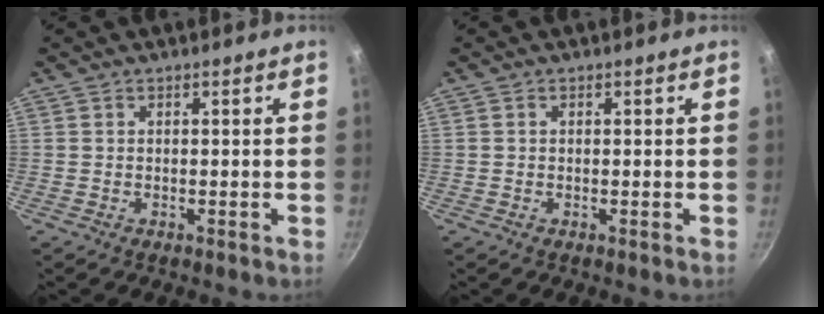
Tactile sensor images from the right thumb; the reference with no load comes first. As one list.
[{"total": 0.0}]